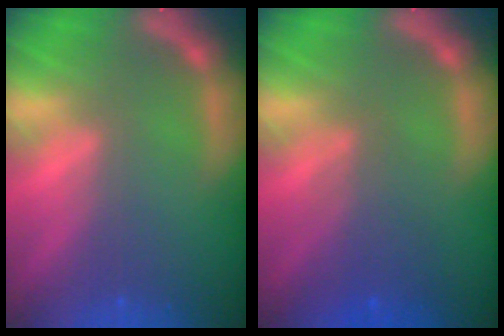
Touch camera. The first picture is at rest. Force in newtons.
{"total": 3.5}